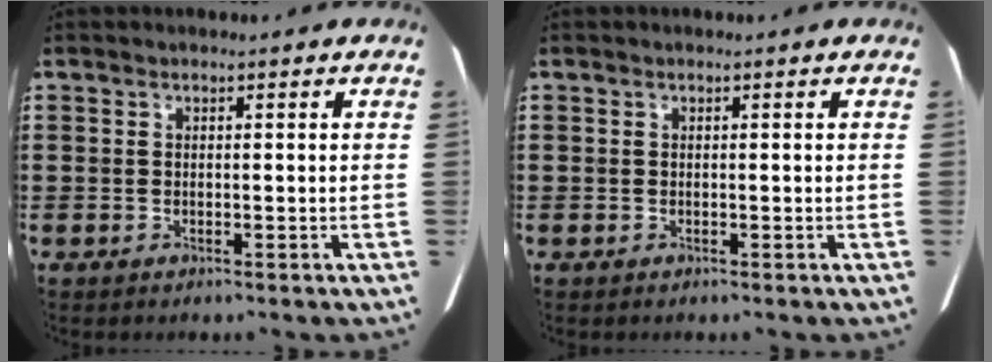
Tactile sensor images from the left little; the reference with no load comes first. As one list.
[{"total": 0.0}]